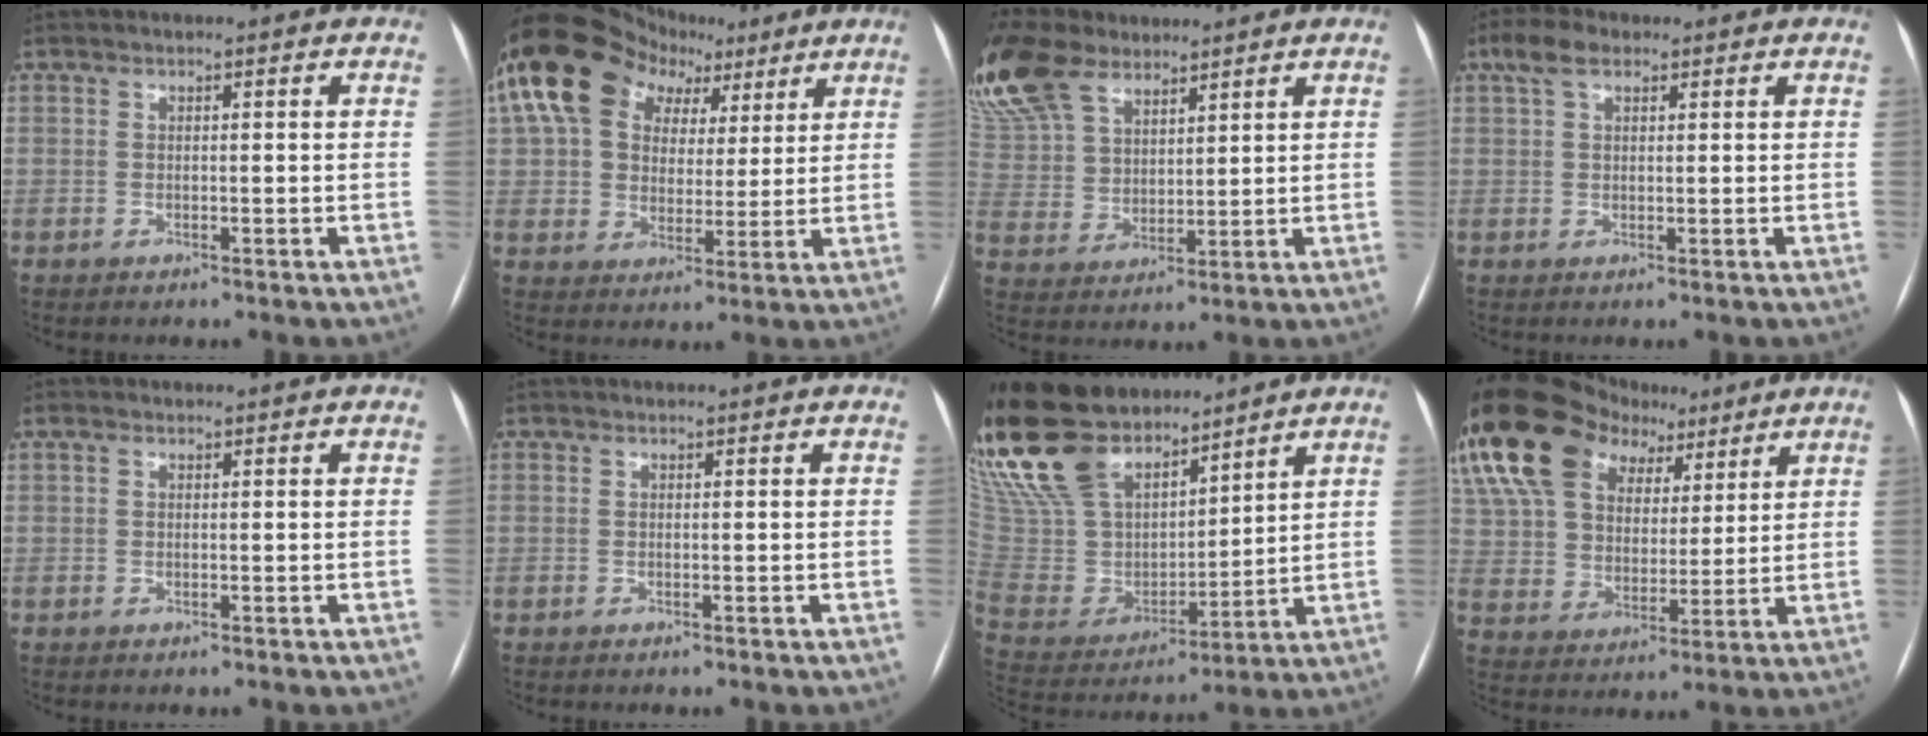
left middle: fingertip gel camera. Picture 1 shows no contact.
{"total": 17.1, "force": [8.8, 11.8, 8.7], "torque": [-0.172, 0.066, 0.151]}
{"total": 19.7, "force": [14.1, 10.3, 9.1], "torque": [-0.242, 0.054, 0.270]}
{"total": 3.7, "force": [2.3, 1.7, 2.4], "torque": [-0.054, 0.021, 0.045]}
{"total": 0.6, "force": [0.4, 0.4, 0.3], "torque": [-0.010, 0.014, 0.007]}
{"total": 0.0}
{"total": 25.5, "force": [19.9, 10.1, 12.3], "torque": [-0.289, 0.027, 0.364]}
{"total": 28.6, "force": [17.1, 17.8, 14.4], "torque": [-0.360, 0.102, 0.307]}